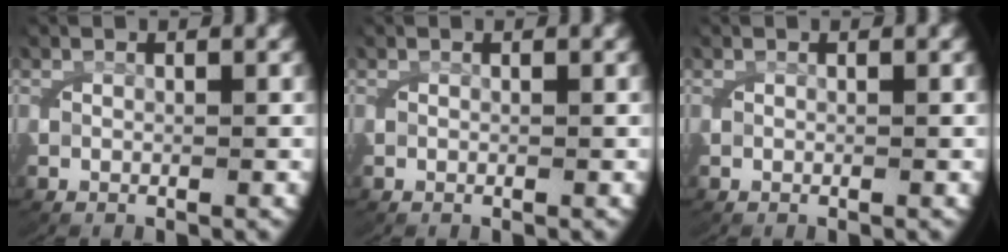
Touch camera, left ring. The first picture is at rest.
{"total": 0.0}
{"total": 0.0}